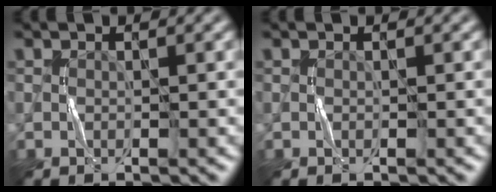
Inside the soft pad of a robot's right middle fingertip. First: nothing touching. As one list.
[{"total": 0.0}]